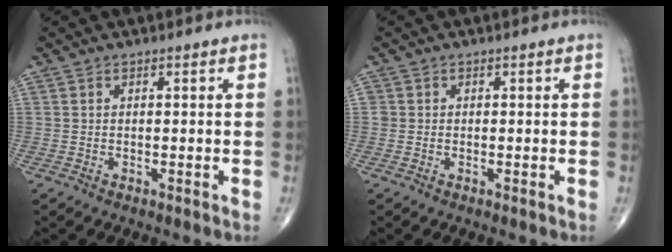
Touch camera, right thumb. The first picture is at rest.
{"total": 0.8, "force": [0.0, 0.8, 0.1], "torque": [0.005, 0.003, -0.001]}